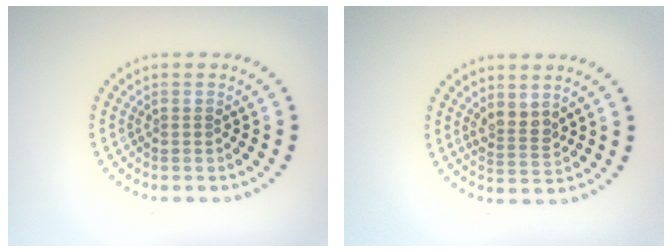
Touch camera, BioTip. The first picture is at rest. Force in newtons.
{"total": 2.1, "press": 1.7, "slide": 1.2}